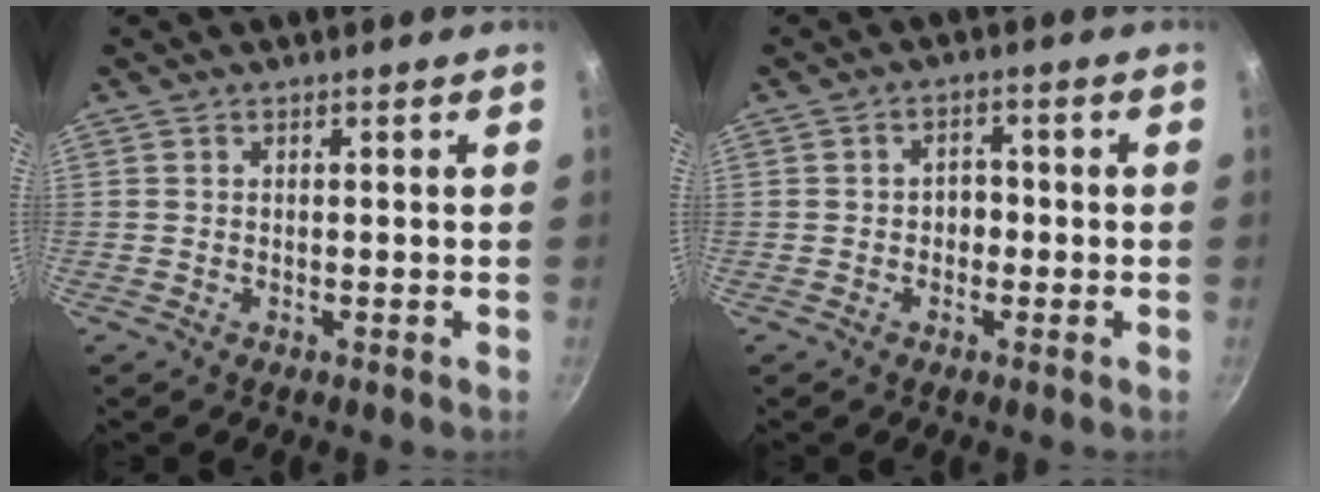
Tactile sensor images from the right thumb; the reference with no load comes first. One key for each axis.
{"total": 2.9, "fx": -0.6, "fy": 2.3, "fz": 1.7, "tx": -0.004, "ty": 0.011, "tz": -0.011}